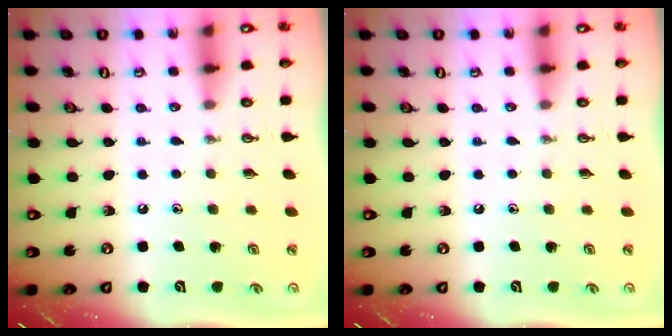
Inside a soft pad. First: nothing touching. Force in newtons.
{"total": 0.0}